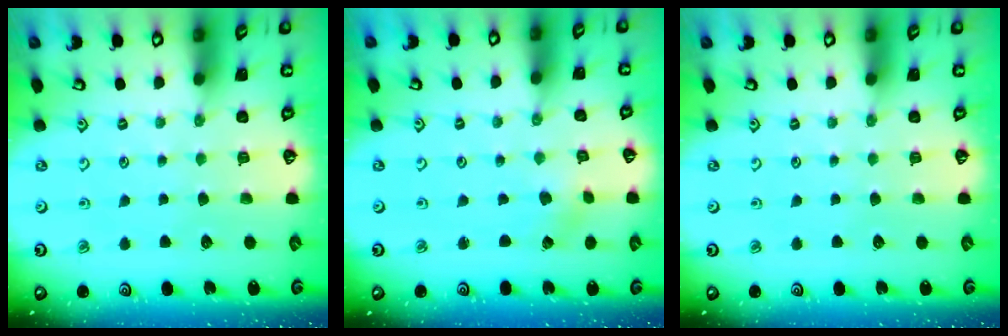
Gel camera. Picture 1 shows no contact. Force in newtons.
{"total": 0.6, "press": 0.6, "slide": 0.1}
{"total": 0.0}